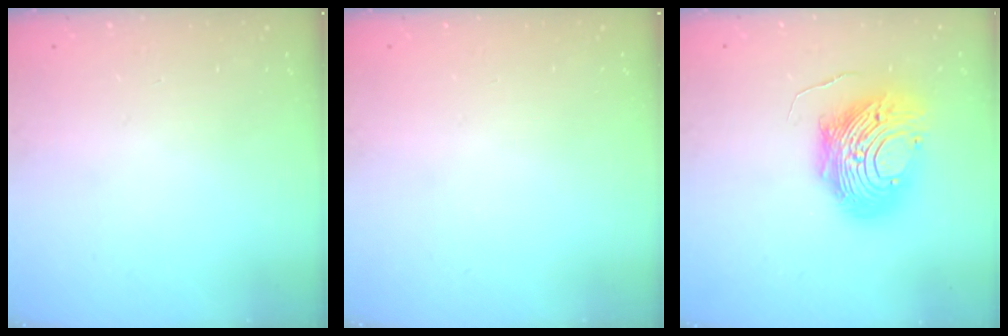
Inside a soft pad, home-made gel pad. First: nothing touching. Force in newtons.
{"total": 0.0}
{"total": 15.7, "press": 15.6, "slide": 1.5}